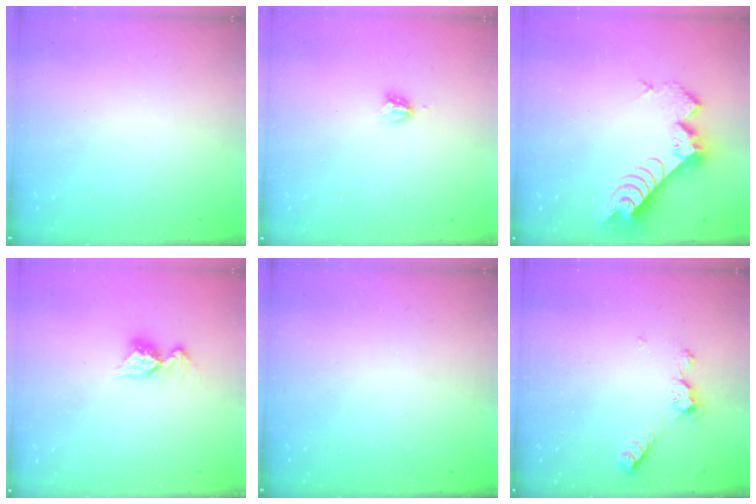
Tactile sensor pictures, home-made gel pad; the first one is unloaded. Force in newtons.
{"total": 4.2, "press": 4.2, "slide": 0.1}
{"total": 9.4, "press": 9.4, "slide": 0.7}
{"total": 9.4, "press": 9.4, "slide": 0.9}
{"total": 0.0}
{"total": 5.5, "press": 5.4, "slide": 0.6}